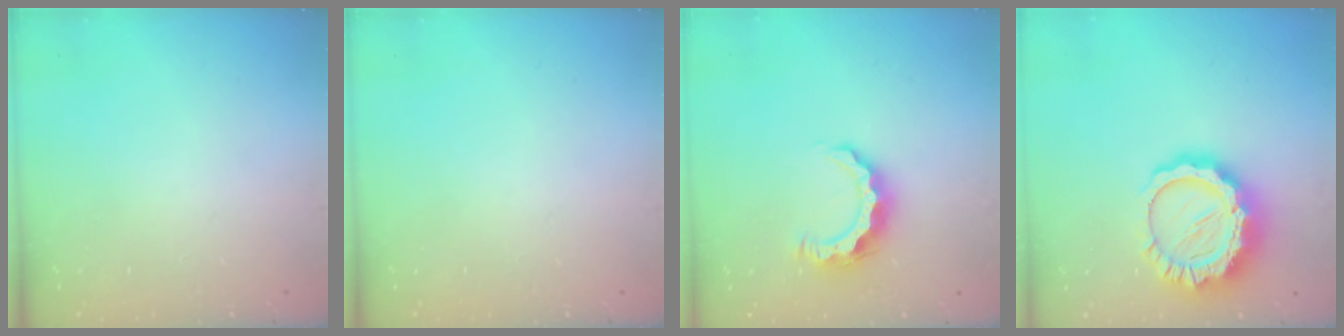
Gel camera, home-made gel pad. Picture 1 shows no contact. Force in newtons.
{"total": 0.0}
{"total": 8.2, "press": 8.2, "slide": 0.4}
{"total": 16.4, "press": 16.3, "slide": 1.4}